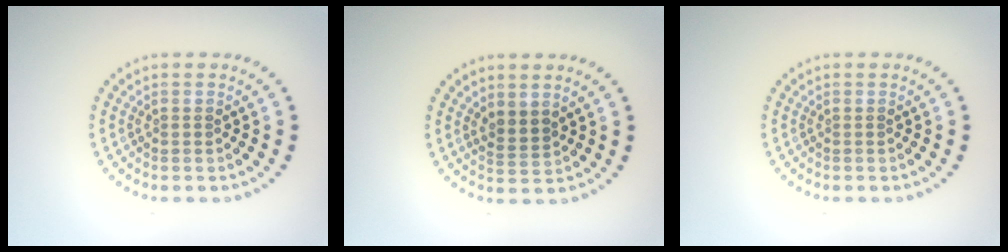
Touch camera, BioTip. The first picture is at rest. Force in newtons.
{"total": 1.7, "press": 1.3, "slide": 1.1}
{"total": 0.0}